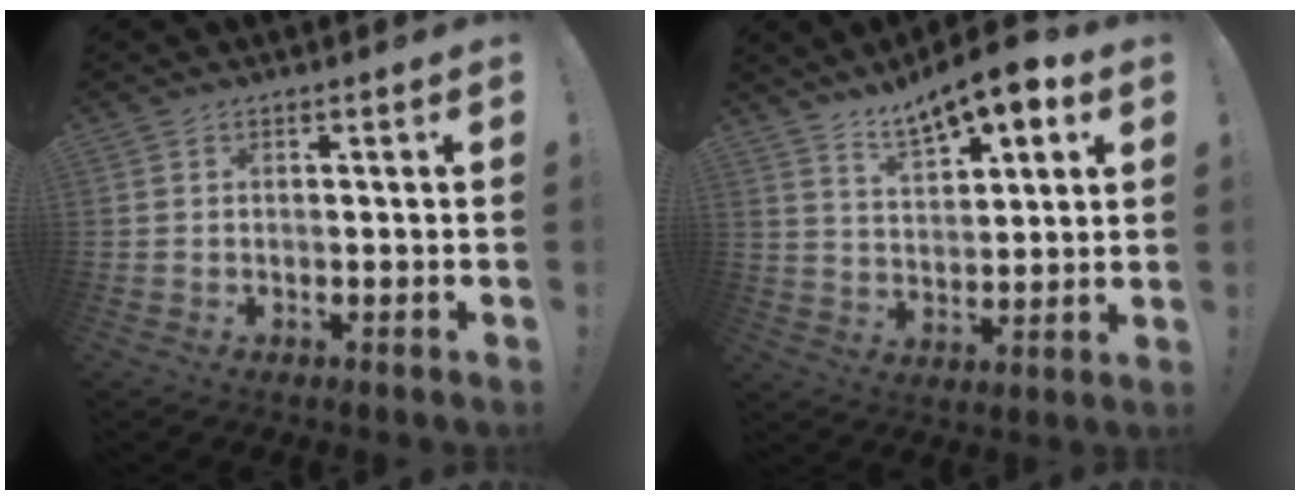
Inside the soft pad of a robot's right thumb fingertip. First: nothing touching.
{"total": 11.6, "force": [8.7, 3.9, 6.6], "torque": [-0.104, -0.057, 0.151]}